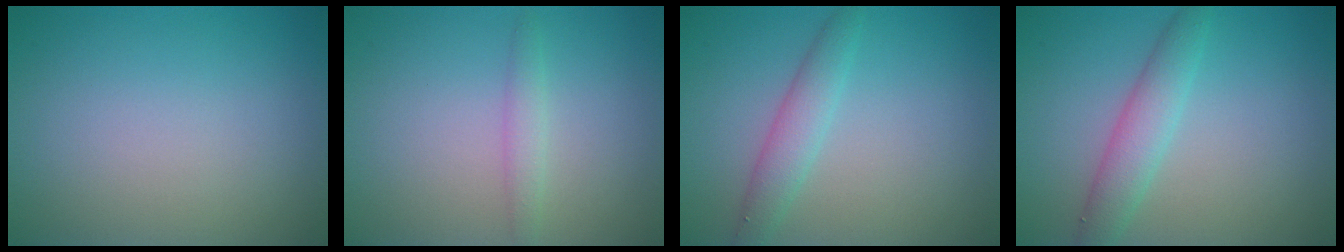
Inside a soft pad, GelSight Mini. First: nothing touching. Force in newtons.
{"total": 1.3, "press": 1.3, "slide": 0.1}
{"total": 2.4, "press": 2.4, "slide": 0.1}
{"total": 3.0, "press": 3.0, "slide": 0.2}